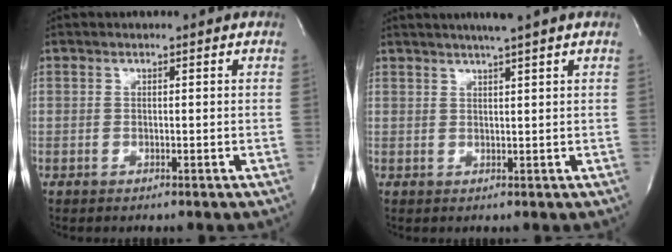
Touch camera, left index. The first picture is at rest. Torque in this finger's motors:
{"motor_torque": [0.49, -0.53, 0.14, 0.04]}